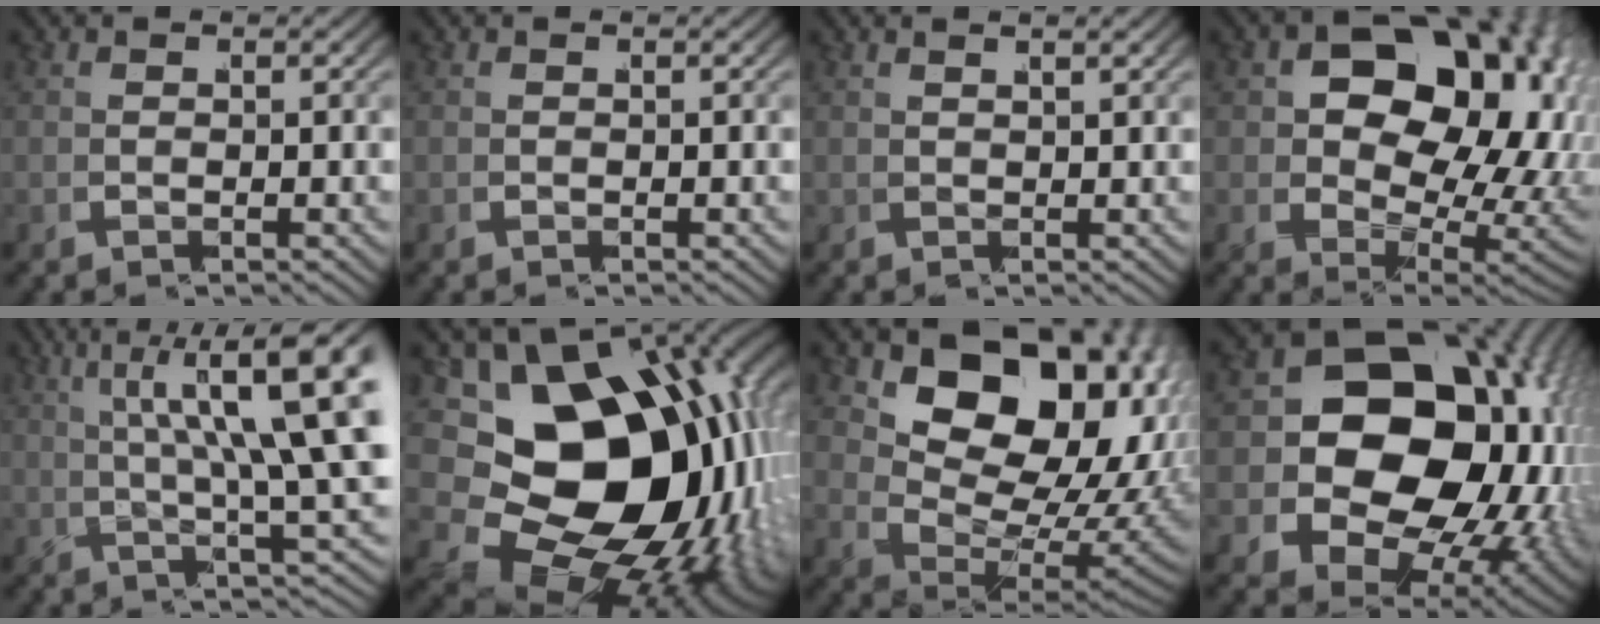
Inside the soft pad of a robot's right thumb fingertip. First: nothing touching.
{"total": 0.0}
{"total": 1.1, "force": [0.7, -0.1, 0.8], "torque": [-0.022, -0.004, 0.021]}
{"total": 18.2, "force": [0.8, 12.6, 13.1], "torque": [-0.224, -0.057, 0.039]}
{"total": 10.5, "force": [2.6, 4.1, 9.3], "torque": [-0.122, 0.003, 0.039]}
{"total": 26.8, "force": [-3.8, 18.6, 19.0], "torque": [-0.333, -0.066, -0.037]}
{"total": 19.7, "force": [1.5, 13.5, 14.3], "torque": [-0.240, -0.042, 0.039]}
{"total": 27.2, "force": [0.3, 19.6, 18.9], "torque": [-0.340, -0.067, 0.021]}